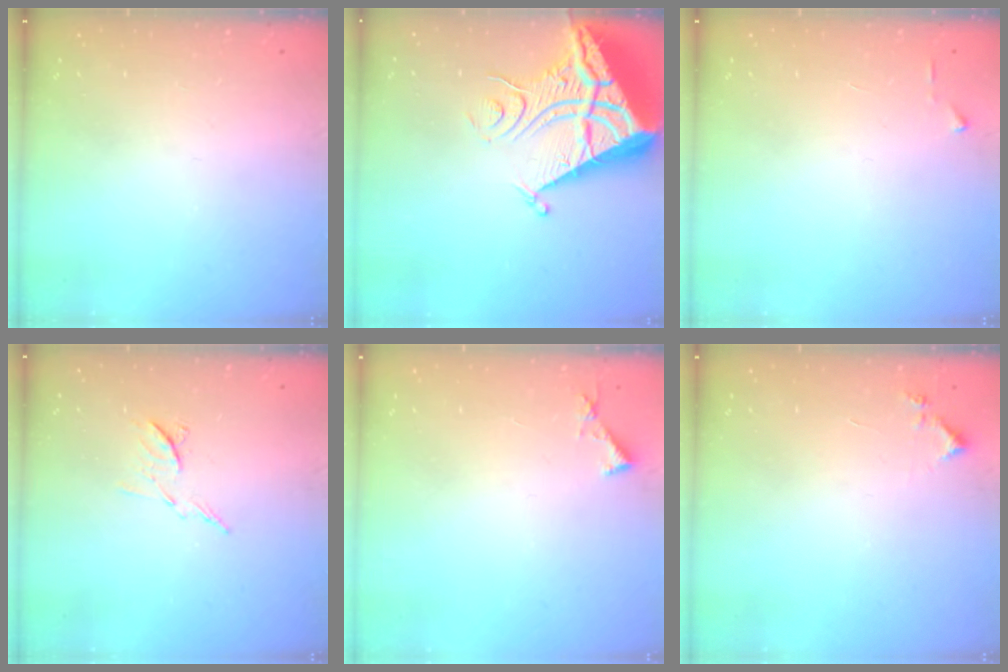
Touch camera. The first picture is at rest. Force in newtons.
{"total": 12.7, "press": 12.6, "slide": 1.2}
{"total": 3.0, "press": 2.9, "slide": 0.4}
{"total": 6.8, "press": 6.8, "slide": 0.5}
{"total": 3.8, "press": 3.8, "slide": 0.3}
{"total": 4.9, "press": 4.8, "slide": 0.5}